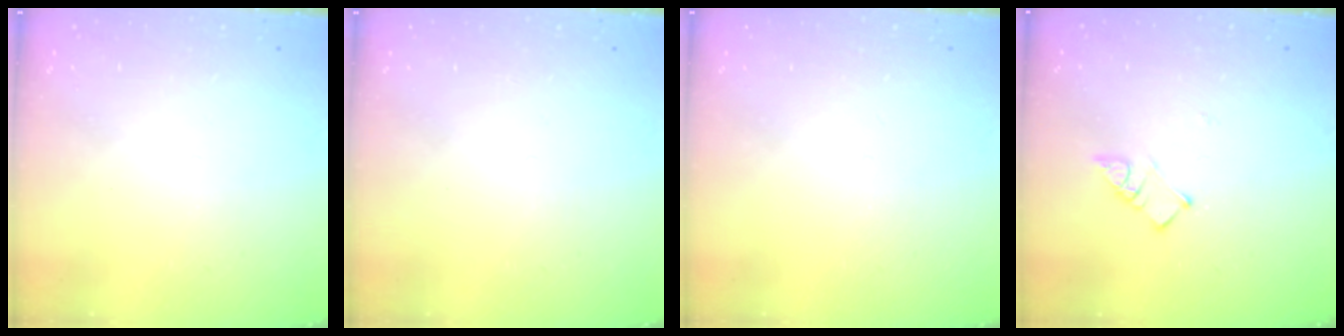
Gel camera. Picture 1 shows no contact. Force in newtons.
{"total": 1.8, "press": 1.7, "slide": 0.1}
{"total": 0.0}
{"total": 3.7, "press": 3.7, "slide": 0.2}